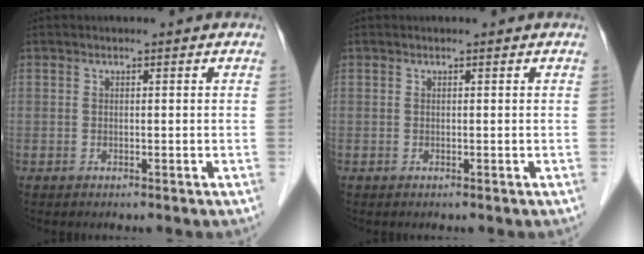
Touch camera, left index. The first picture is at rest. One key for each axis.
{"total": 0.0}